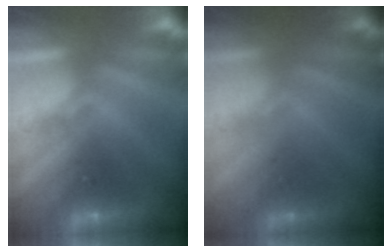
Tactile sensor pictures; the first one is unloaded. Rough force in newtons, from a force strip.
{"total": 1.7}